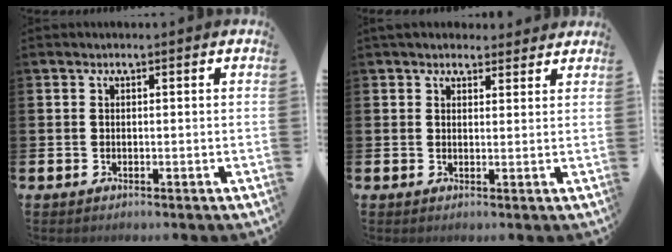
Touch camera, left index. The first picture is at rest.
{"total": 3.0, "force": [2.8, 1.1, 0.2], "torque": [0.011, -0.015, 0.046]}